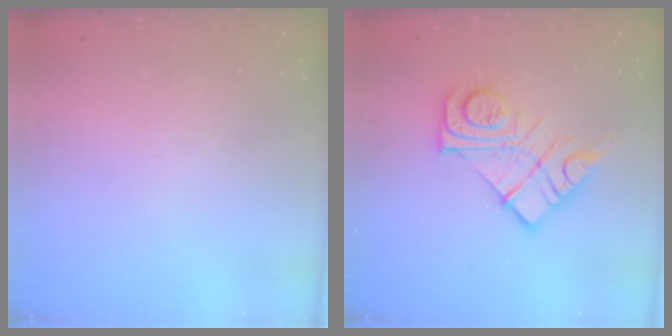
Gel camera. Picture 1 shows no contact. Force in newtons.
{"total": 13.9, "press": 13.8, "slide": 0.9}